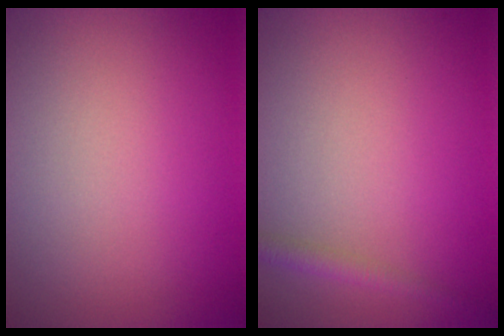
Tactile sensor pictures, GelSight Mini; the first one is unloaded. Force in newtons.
{"total": 1.3, "press": 1.3, "slide": 0.1}